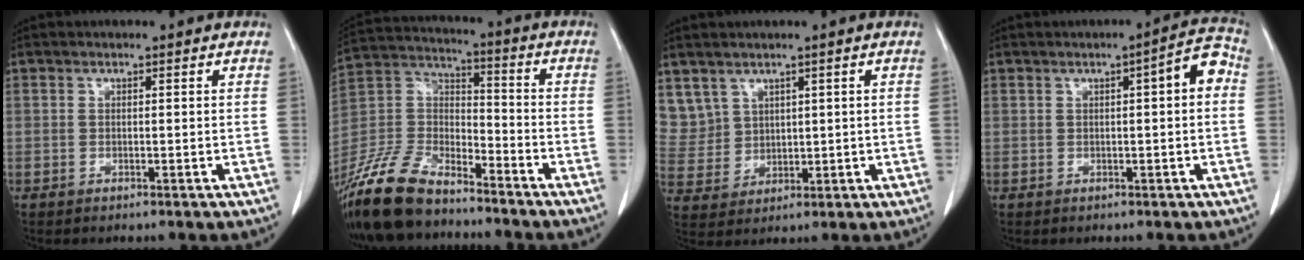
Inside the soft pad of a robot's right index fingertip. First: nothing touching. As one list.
[{"total": 15.4, "force": [-12.8, 5.0, 6.9], "torque": [-0.147, 0.003, -0.246]}, {"total": 7.7, "force": [4.7, 6.1, 0.8], "torque": [-0.030, 0.017, 0.115]}, {"total": 4.8, "force": [0.7, 0.8, 4.7], "torque": [-0.057, 0.019, 0.005]}]